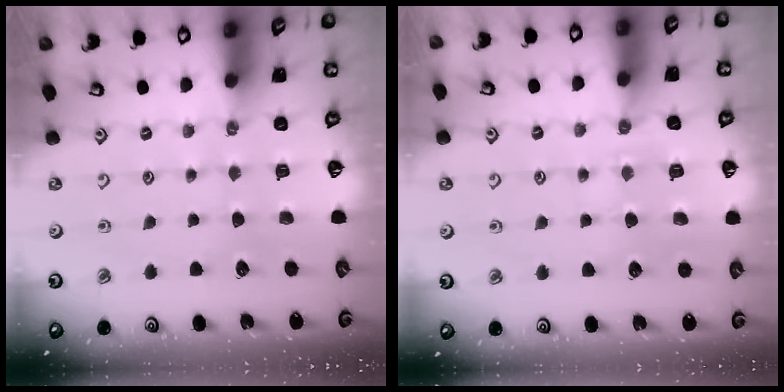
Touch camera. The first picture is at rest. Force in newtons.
{"total": 4.2, "press": 4.2, "slide": 0.6}